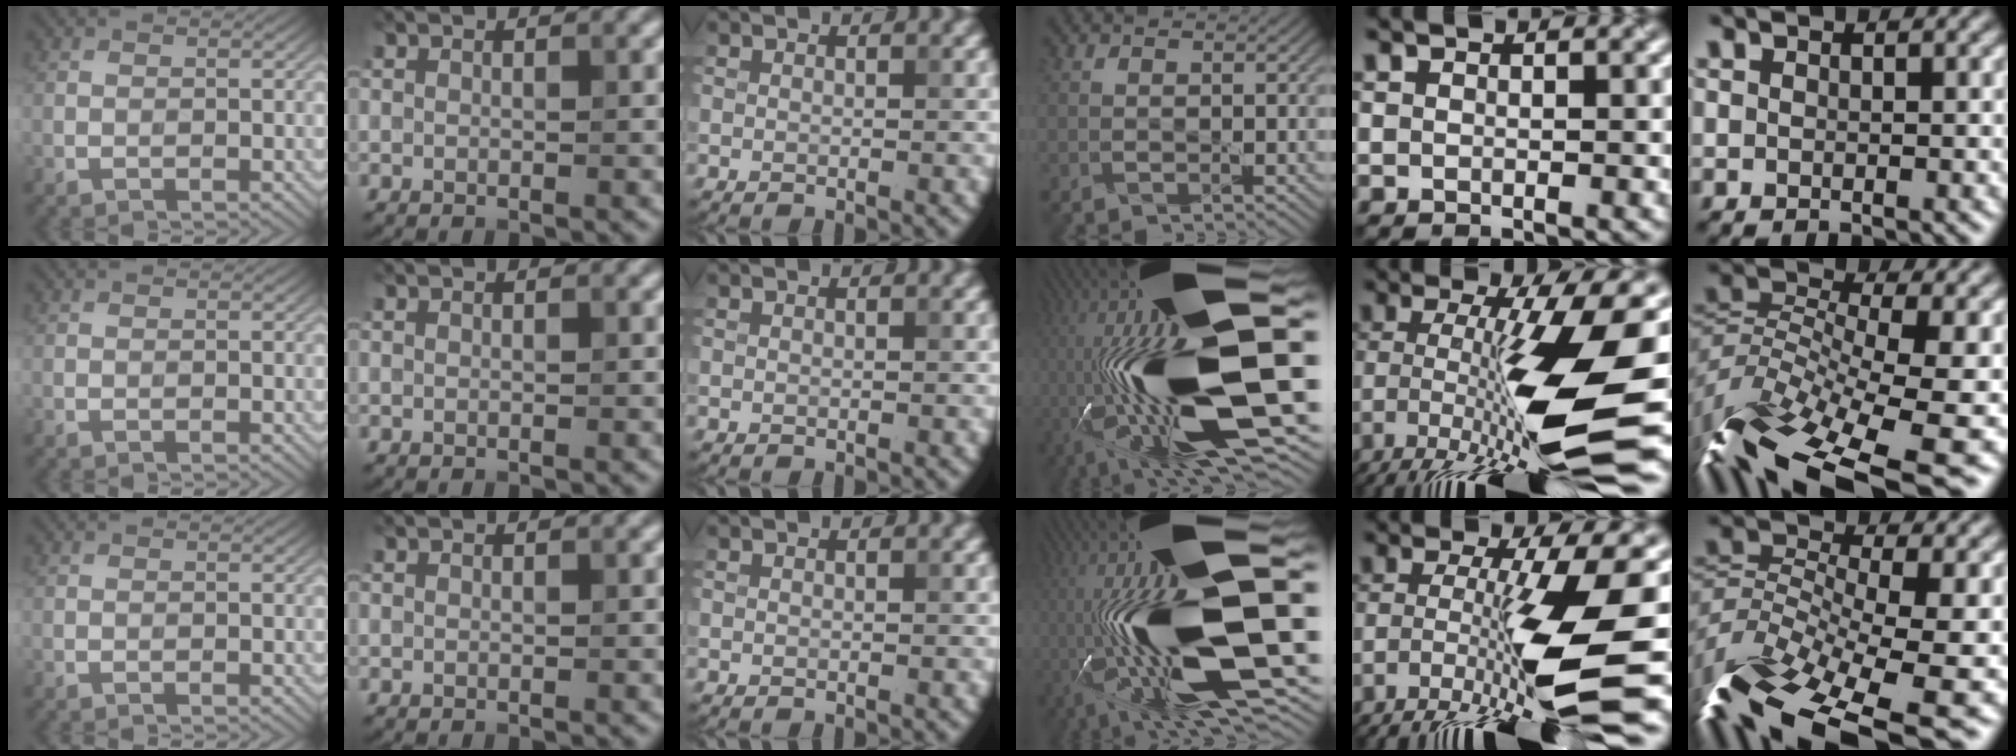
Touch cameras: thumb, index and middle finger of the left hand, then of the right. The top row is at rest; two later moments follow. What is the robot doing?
{"motion": "shake", "object": "medicine bottle"}